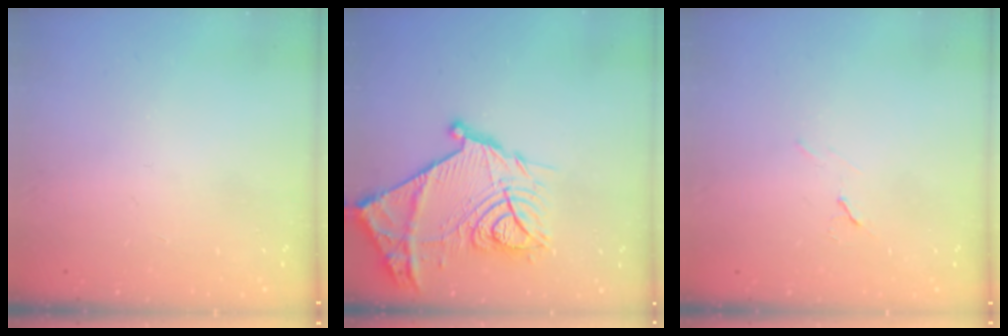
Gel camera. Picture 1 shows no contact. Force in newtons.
{"total": 22.8, "press": 22.7, "slide": 1.7}
{"total": 6.0, "press": 5.3, "slide": 2.8}